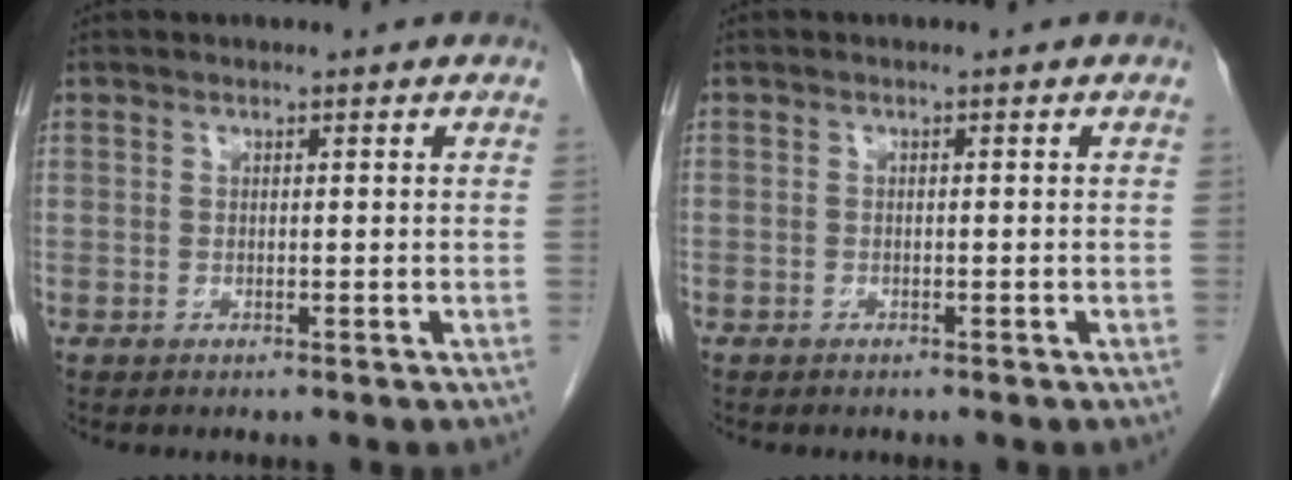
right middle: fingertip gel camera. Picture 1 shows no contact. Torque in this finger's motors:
{"motor_torque": [0.85, -1.29, -0.44, -0.21]}